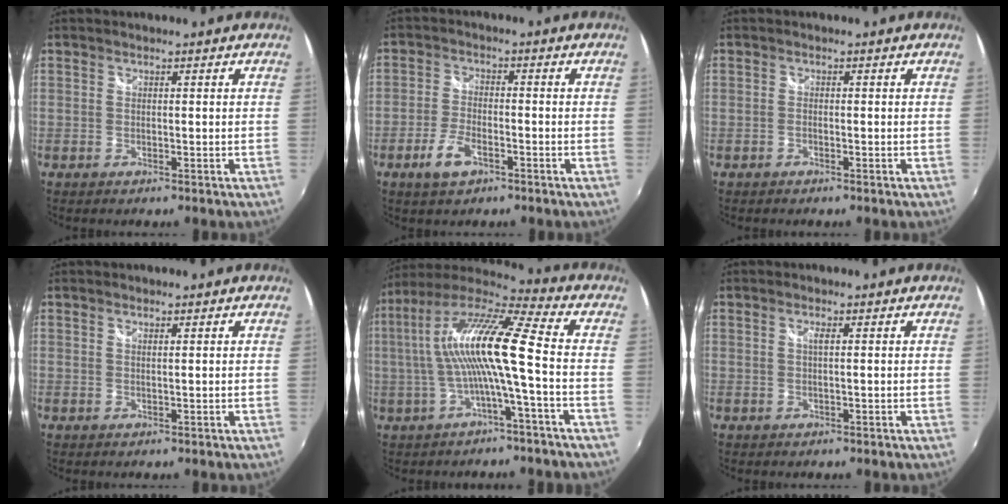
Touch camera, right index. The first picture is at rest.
{"total": 5.9, "force": [-3.3, 2.6, 4.1], "torque": [-0.093, -0.003, -0.059]}
{"total": 0.8, "force": [-0.7, 0.2, 0.3], "torque": [-0.009, 0.000, -0.015]}
{"total": 0.6, "force": [0.5, 0.0, 0.3], "torque": [-0.006, 0.001, 0.008]}
{"total": 14.1, "force": [-1.1, 0.3, 14.1], "torque": [-0.254, 0.009, -0.019]}
{"total": 1.0, "force": [0.2, 0.0, 1.0], "torque": [-0.019, 0.000, 0.002]}